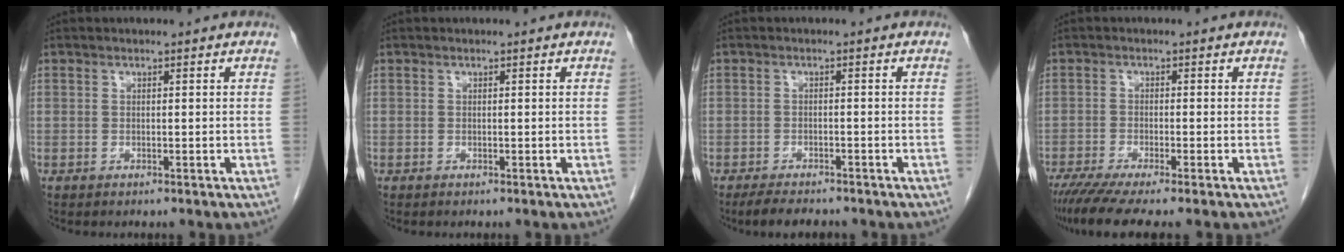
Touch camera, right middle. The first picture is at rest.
{"total": 0.0}
{"total": 4.6, "force": [-3.9, 1.3, 2.0], "torque": [-0.038, -0.010, -0.061]}
{"total": 7.4, "force": [-5.8, 0.1, 4.6], "torque": [-0.070, -0.019, -0.097]}